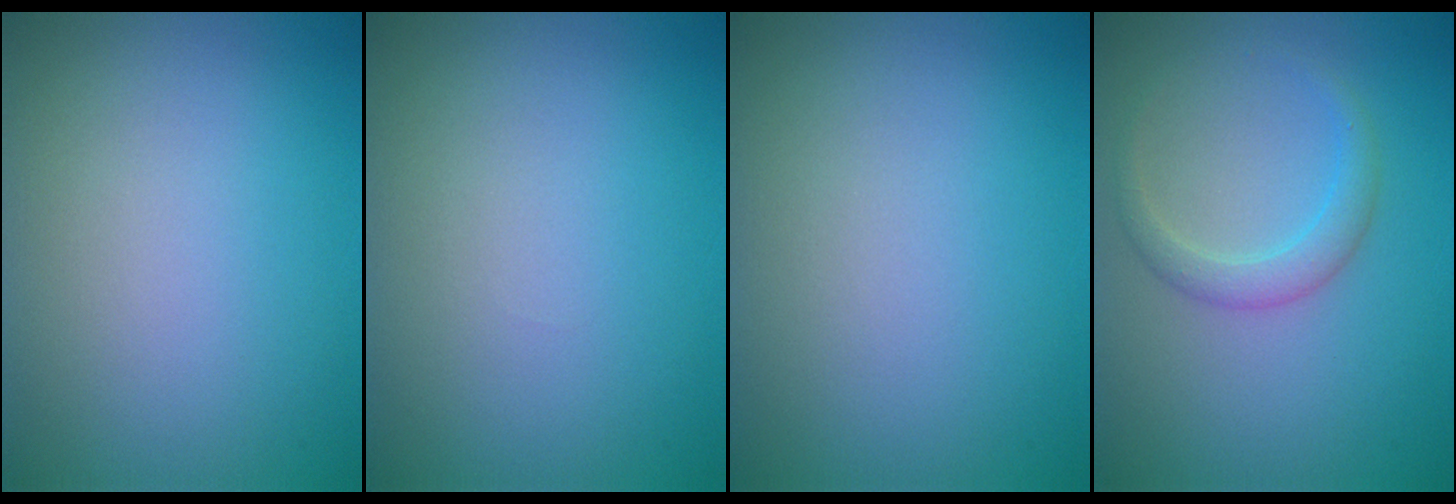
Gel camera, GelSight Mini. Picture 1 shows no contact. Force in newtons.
{"total": 0.0}
{"total": 0.0}
{"total": 2.0, "press": 2.0, "slide": 0.2}